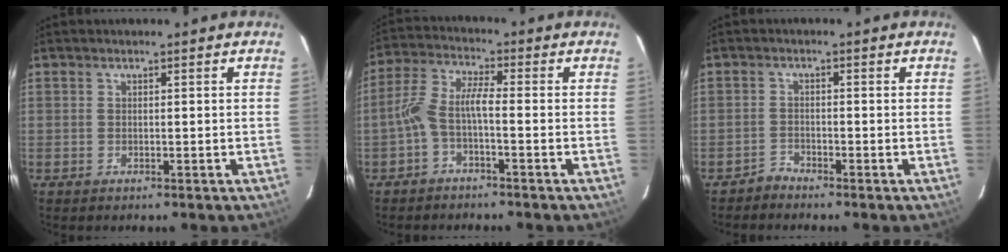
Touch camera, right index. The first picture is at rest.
{"total": 5.2, "force": [-2.2, 1.1, 4.6], "torque": [-0.113, 0.015, -0.043]}
{"total": 1.7, "force": [-1.6, 0.5, -0.5], "torque": [0.009, 0.007, -0.034]}